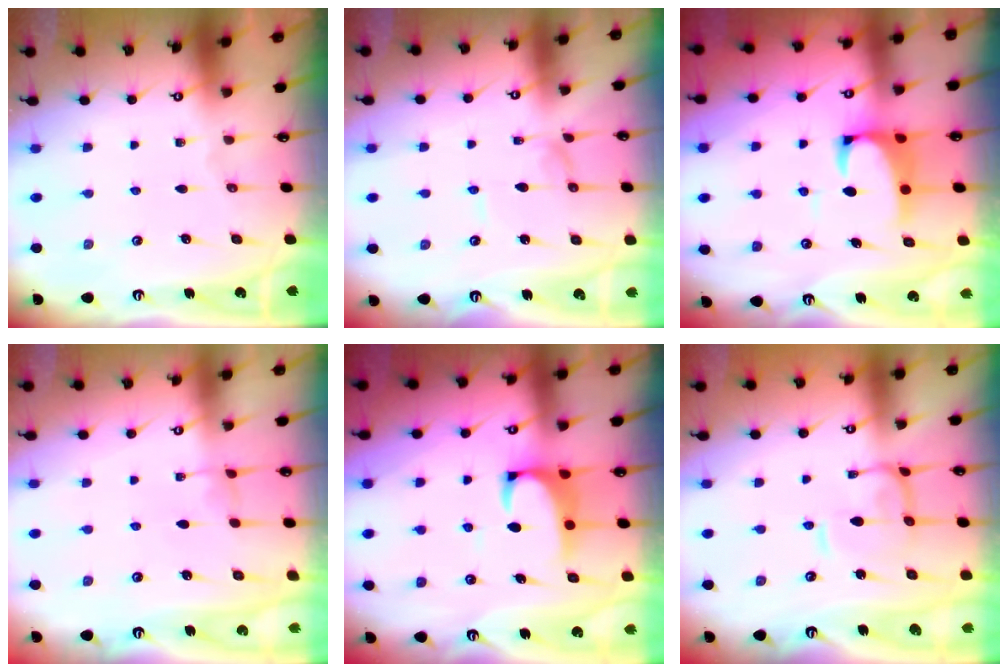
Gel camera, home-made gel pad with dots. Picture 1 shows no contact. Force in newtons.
{"total": 0.9, "press": 0.9, "slide": 0.1}
{"total": 3.7, "press": 3.6, "slide": 1.0}
{"total": 2.5, "press": 2.5, "slide": 0.2}
{"total": 2.4, "press": 2.2, "slide": 0.9}
{"total": 2.6, "press": 2.5, "slide": 0.6}